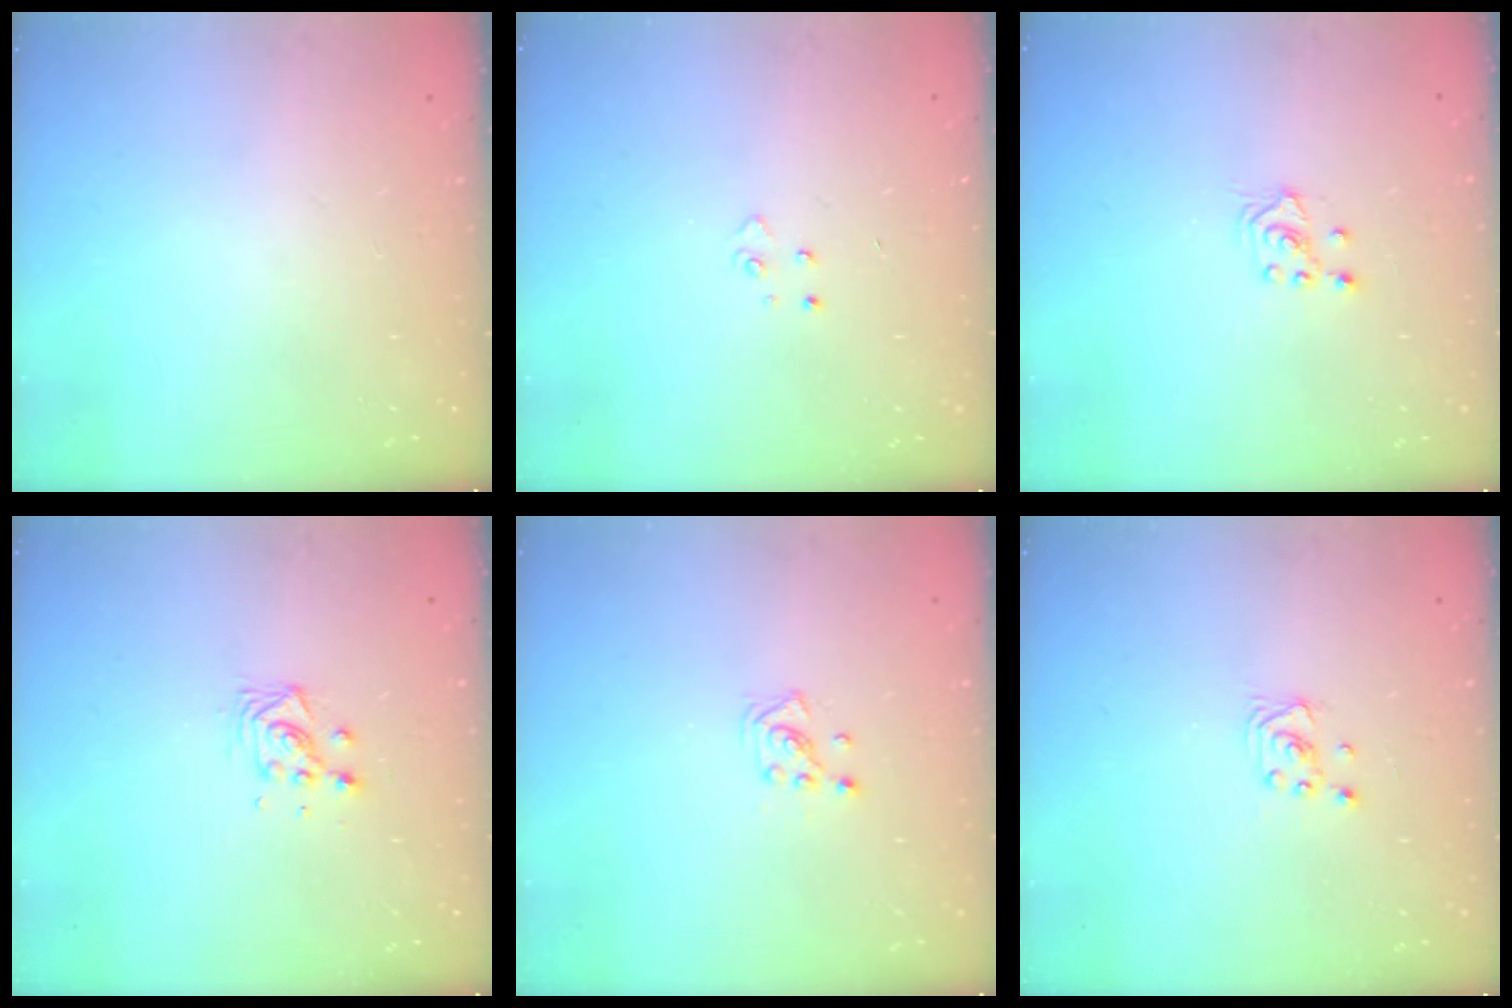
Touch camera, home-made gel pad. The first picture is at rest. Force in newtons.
{"total": 4.0, "press": 4.0, "slide": 0.5}
{"total": 2.7, "press": 2.5, "slide": 0.9}
{"total": 4.7, "press": 4.7, "slide": 0.3}
{"total": 2.1, "press": 2.0, "slide": 0.8}
{"total": 2.2, "press": 2.2, "slide": 0.1}